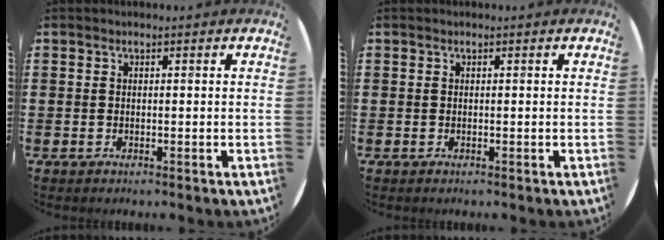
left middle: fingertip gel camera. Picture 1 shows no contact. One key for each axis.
{"total": 0.0}